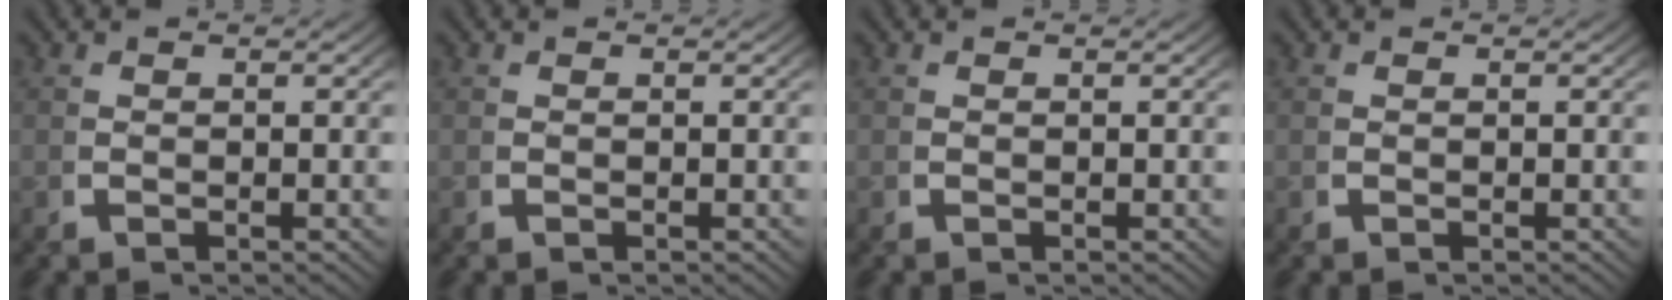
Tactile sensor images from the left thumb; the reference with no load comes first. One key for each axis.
{"total": 0.0}
{"total": 0.0}
{"total": 0.0}